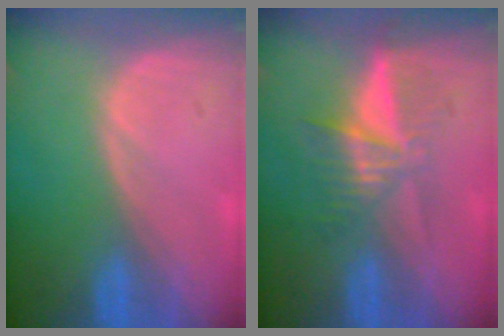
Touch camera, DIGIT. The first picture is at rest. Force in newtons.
{"total": 6.3, "press": 5.4, "slide": 3.2}